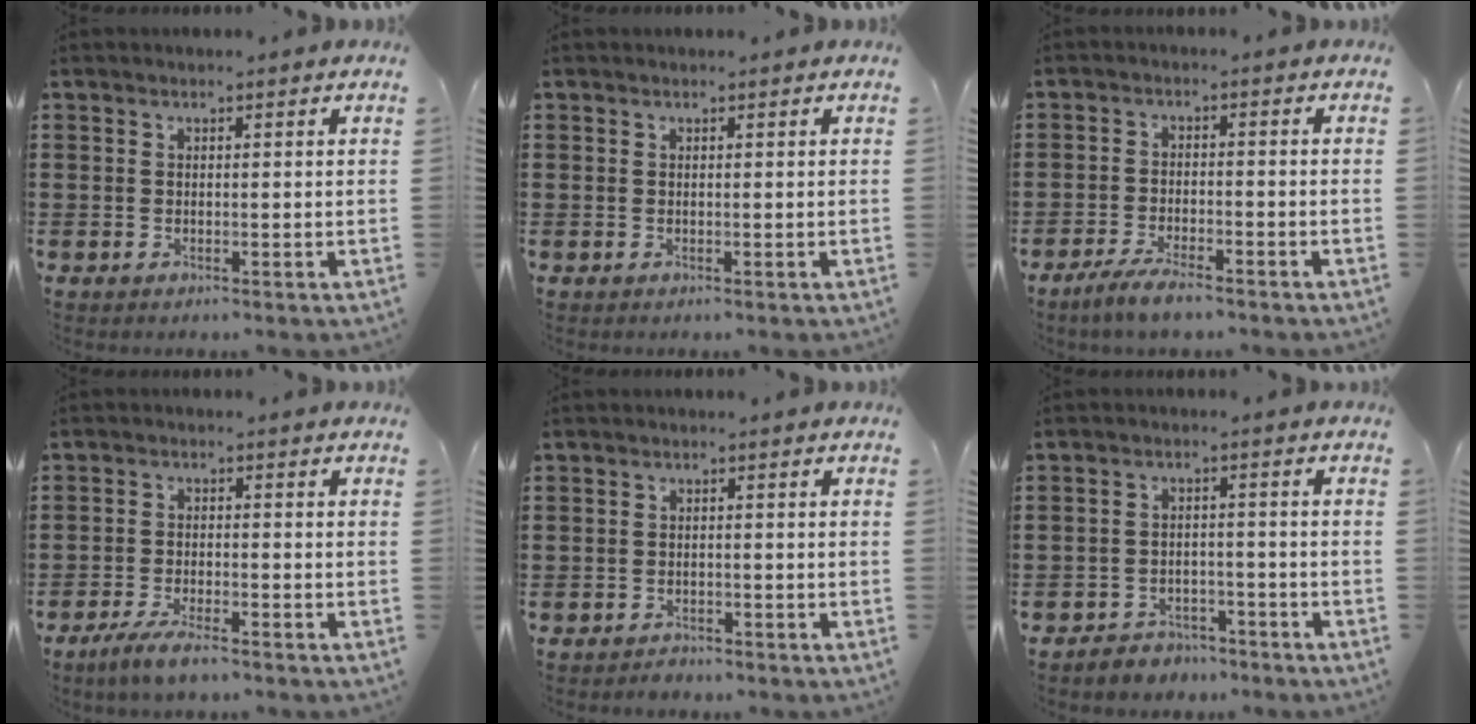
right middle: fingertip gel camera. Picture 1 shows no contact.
{"total": 0.0}
{"total": 4.3, "force": [-3.7, 0.6, 2.1], "torque": [-0.047, -0.005, -0.074]}
{"total": 4.3, "force": [-3.6, 0.6, 2.3], "torque": [-0.049, -0.006, -0.071]}
{"total": 1.7, "force": [-1.6, 0.7, -0.1], "torque": [-0.001, 0.002, -0.036]}
{"total": 3.4, "force": [-3.3, 0.9, -0.3], "torque": [-0.003, 0.001, -0.072]}